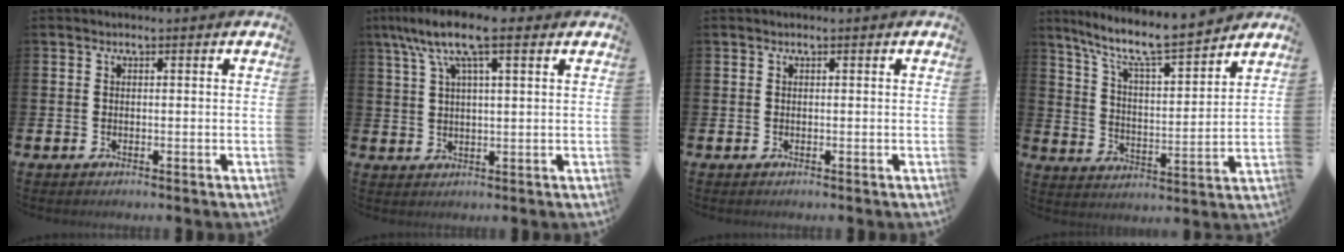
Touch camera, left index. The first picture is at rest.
{"total": 8.7, "force": [5.7, 2.4, 6.1], "torque": [-0.119, -0.006, 0.098]}
{"total": 0.0}
{"total": 8.9, "force": [8.0, 0.8, 3.8], "torque": [-0.099, -0.058, 0.135]}